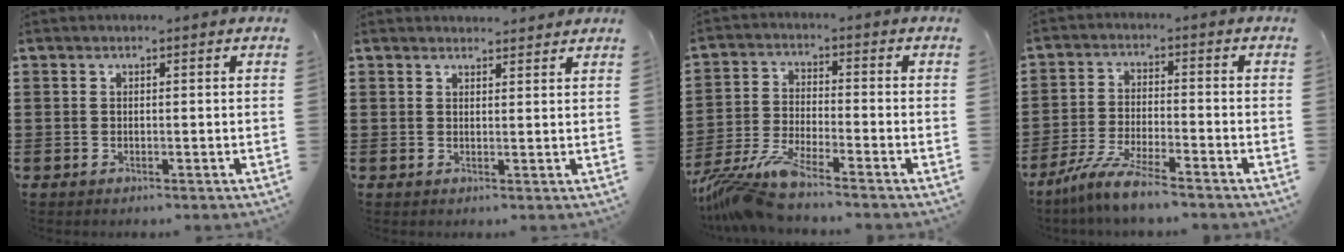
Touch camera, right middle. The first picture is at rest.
{"total": 1.8, "force": [1.8, 0.1, -0.1], "torque": [0.005, -0.004, 0.035]}
{"total": 6.9, "force": [-6.1, 0.0, 3.3], "torque": [-0.090, -0.021, -0.125]}
{"total": 6.4, "force": [-5.6, -0.3, 3.2], "torque": [-0.076, -0.019, -0.110]}